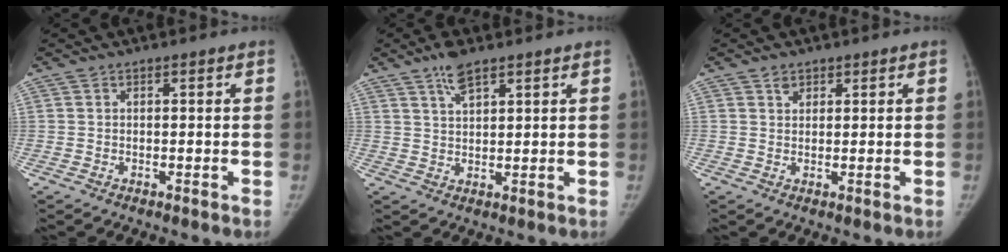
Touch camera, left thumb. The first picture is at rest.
{"total": 4.6, "force": [3.3, 1.4, 2.9], "torque": [-0.053, -0.011, 0.067]}
{"total": 1.6, "force": [1.1, 1.2, 0.4], "torque": [0.005, -0.006, 0.017]}